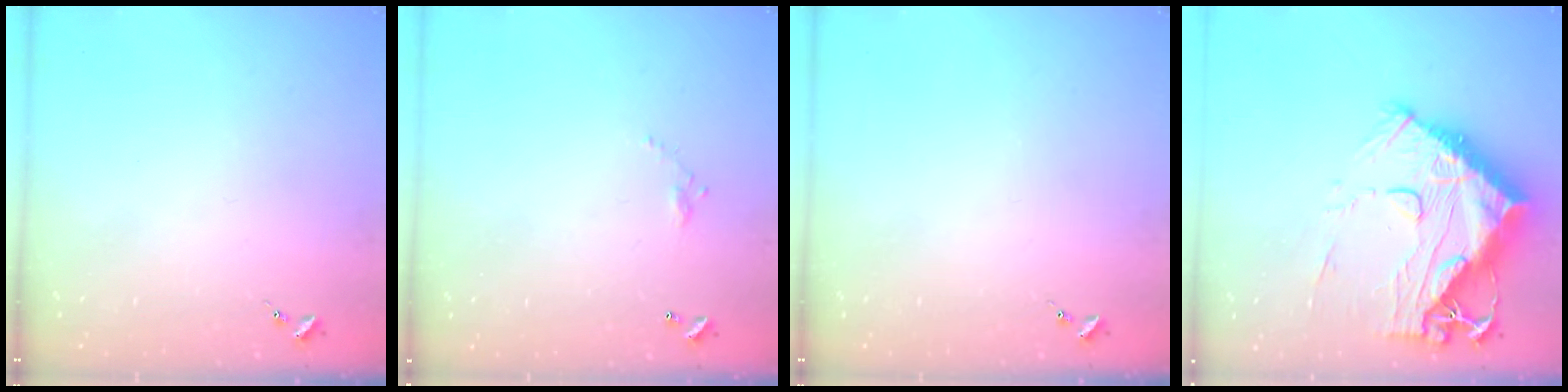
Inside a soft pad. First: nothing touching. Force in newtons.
{"total": 4.0, "press": 4.0, "slide": 0.2}
{"total": 0.0}
{"total": 23.2, "press": 23.1, "slide": 2.2}